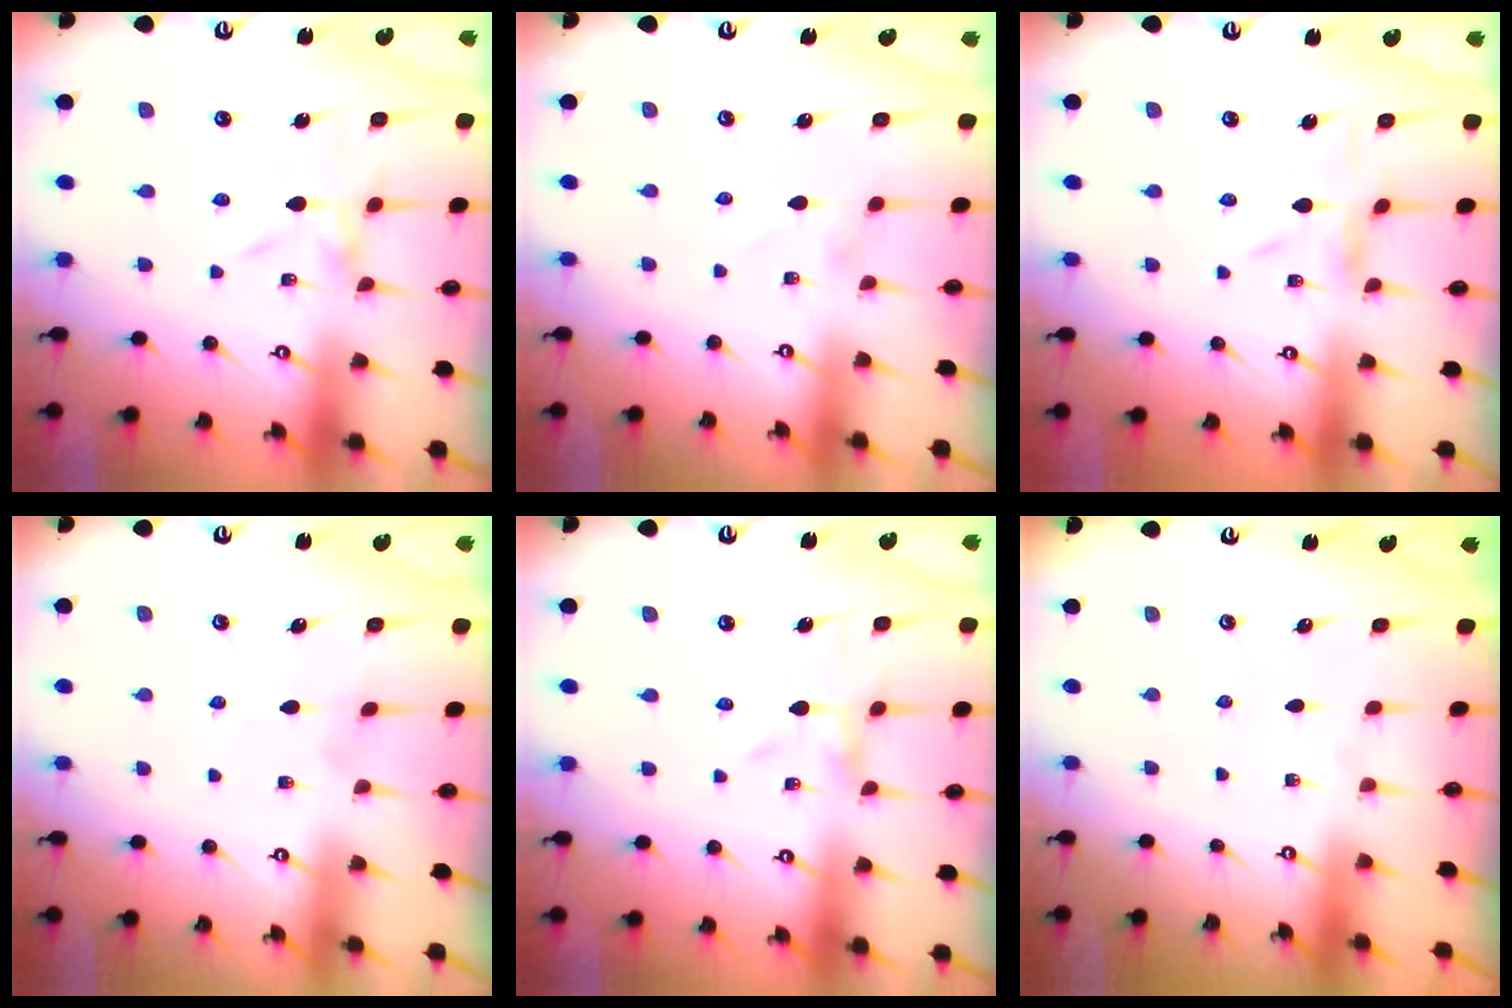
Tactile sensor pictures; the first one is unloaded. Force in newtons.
{"total": 1.5, "press": 1.5, "slide": 0.0}
{"total": 1.7, "press": 1.7, "slide": 0.3}
{"total": 2.0, "press": 2.0, "slide": 0.2}
{"total": 1.2, "press": 1.1, "slide": 0.2}
{"total": 0.0}